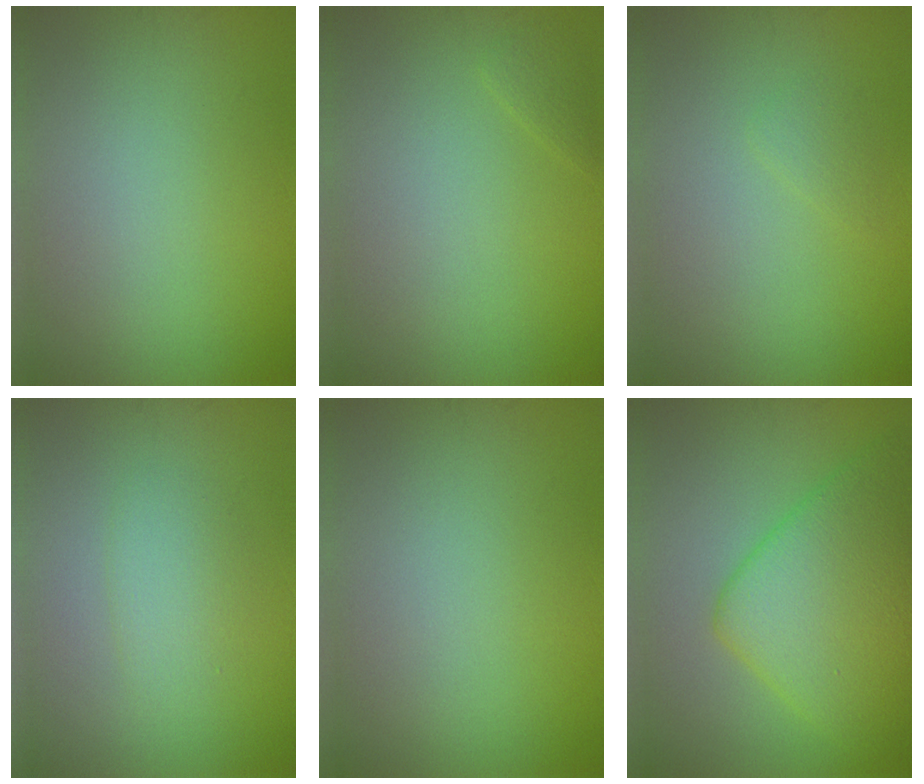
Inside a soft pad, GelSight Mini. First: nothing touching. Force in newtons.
{"total": 0.9, "press": 0.9, "slide": 0.1}
{"total": 0.9, "press": 0.9, "slide": 0.0}
{"total": 2.0, "press": 2.0, "slide": 0.1}
{"total": 0.0}
{"total": 9.4, "press": 9.4, "slide": 0.2}